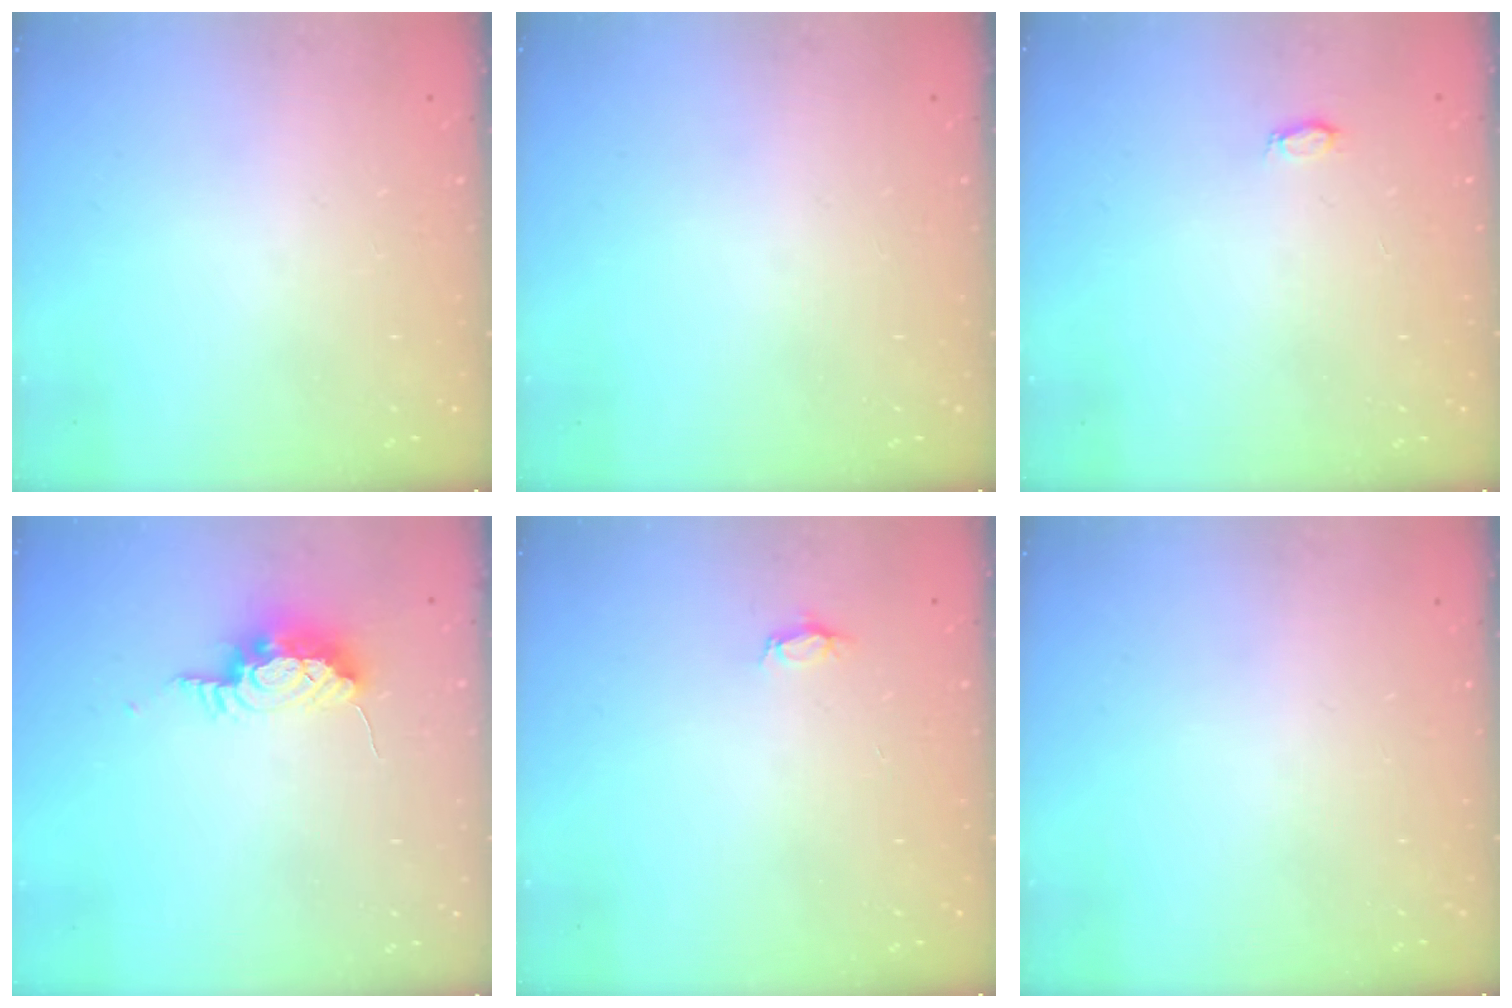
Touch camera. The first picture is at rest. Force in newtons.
{"total": 0.0}
{"total": 2.7, "press": 2.7, "slide": 0.3}
{"total": 8.5, "press": 8.3, "slide": 1.9}
{"total": 2.8, "press": 2.8, "slide": 0.4}
{"total": 0.0}